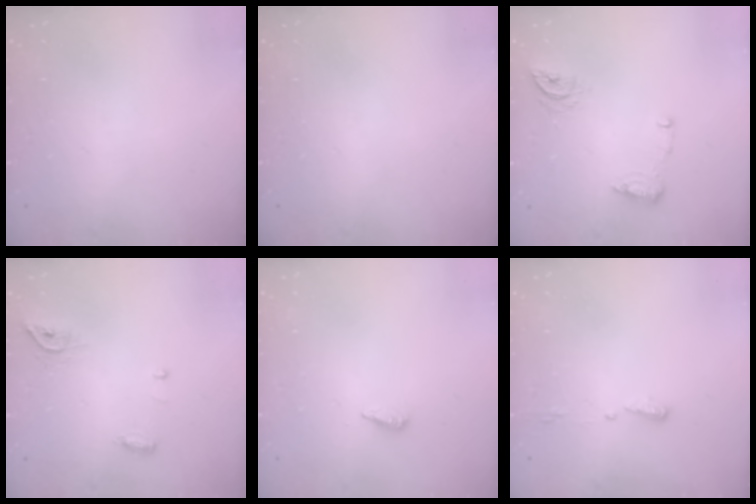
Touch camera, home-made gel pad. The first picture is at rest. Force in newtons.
{"total": 0.0}
{"total": 8.9, "press": 8.9, "slide": 0.5}
{"total": 8.5, "press": 7.0, "slide": 4.8}
{"total": 2.9, "press": 2.9, "slide": 0.3}
{"total": 4.7, "press": 4.7, "slide": 0.4}